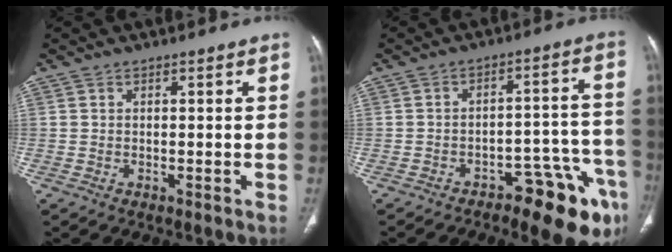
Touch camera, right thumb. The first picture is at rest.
{"total": 14.6, "force": [-9.4, 4.8, 10.0], "torque": [-0.062, 0.075, -0.126]}